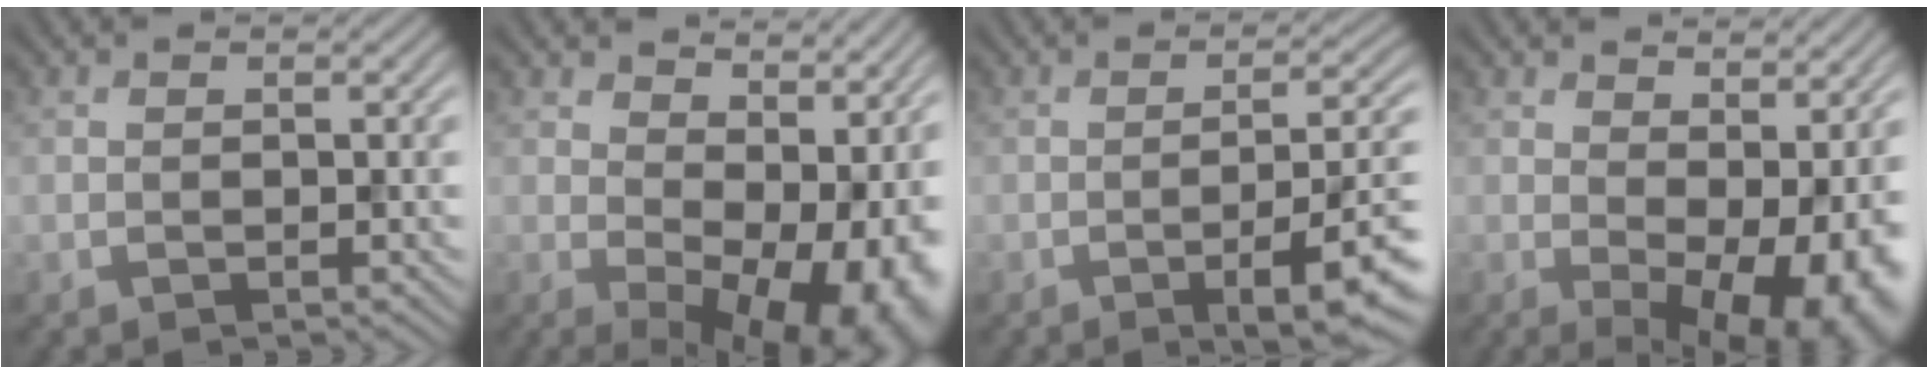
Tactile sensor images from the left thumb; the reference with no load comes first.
{"total": 14.2, "force": [1.6, 8.3, 11.4], "torque": [-0.122, -0.021, 0.061]}
{"total": 8.8, "force": [-3.8, 1.9, 7.7], "torque": [-0.117, -0.006, -0.052]}
{"total": 11.3, "force": [0.3, 5.5, 9.9], "torque": [-0.127, -0.015, 0.027]}